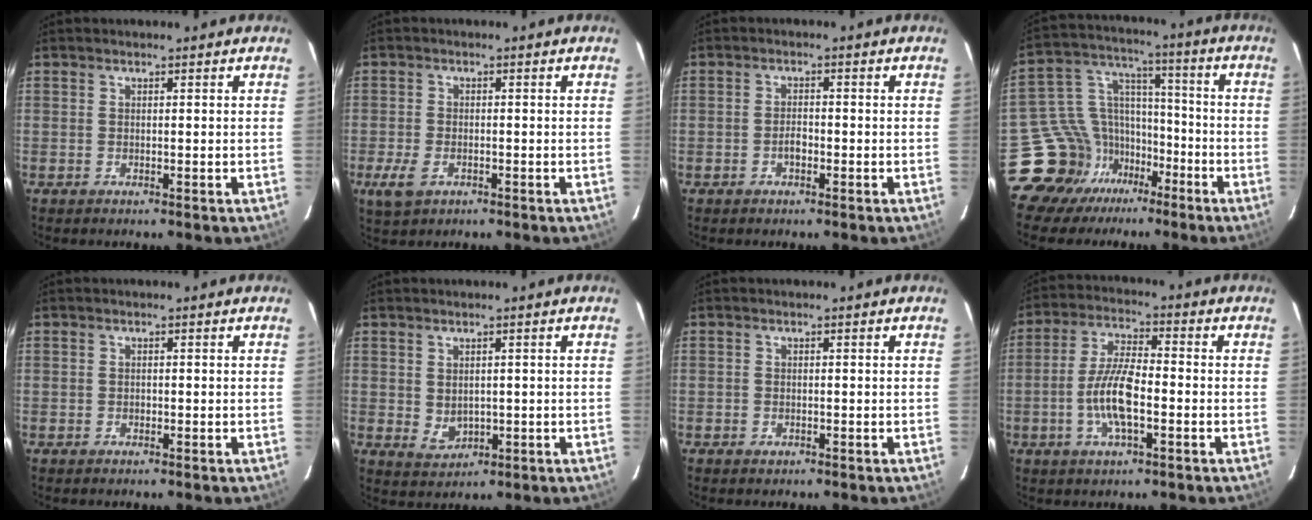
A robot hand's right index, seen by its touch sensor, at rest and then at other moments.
{"total": 4.8, "force": [-2.3, 2.9, 3.1], "torque": [-0.076, -0.009, -0.041]}
{"total": 2.0, "force": [-0.9, 1.1, 1.3], "torque": [-0.026, 0.004, -0.016]}
{"total": 13.2, "force": [-8.6, 9.8, 1.7], "torque": [-0.057, 0.068, -0.147]}
{"total": 0.5, "force": [-0.2, 0.5, 0.1], "torque": [0.000, 0.001, -0.003]}
{"total": 3.4, "force": [0.4, 2.8, 1.9], "torque": [-0.033, -0.001, 0.018]}
{"total": 1.0, "force": [-0.6, 0.8, 0.3], "torque": [-0.005, -0.001, -0.008]}
{"total": 9.4, "force": [-2.6, 3.0, 8.5], "torque": [-0.174, 0.004, -0.052]}